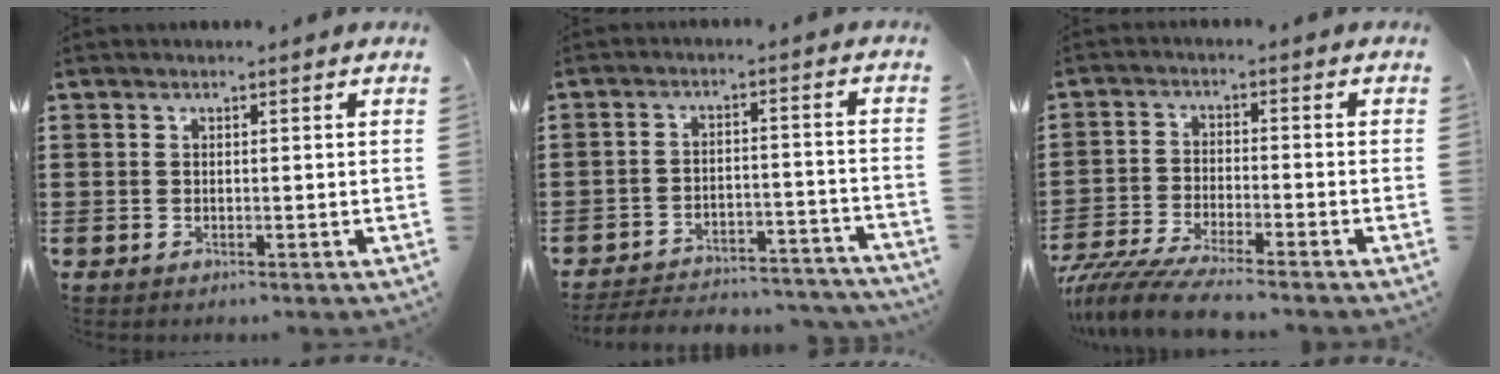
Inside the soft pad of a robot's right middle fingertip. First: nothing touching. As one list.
[{"total": 5.1, "force": [-4.9, 0.7, 1.0], "torque": [-0.022, 0.007, -0.102]}, {"total": 6.0, "force": [-5.6, -0.2, 2.1], "torque": [-0.059, -0.018, -0.112]}]